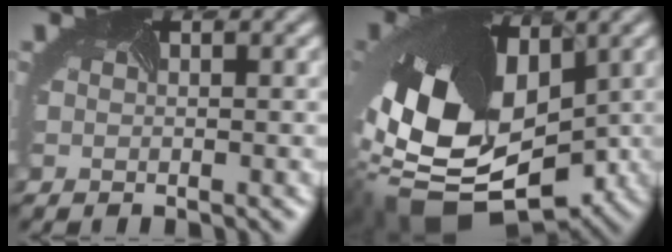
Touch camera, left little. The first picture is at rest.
{"total": 15.0, "force": [-1.9, 10.0, 11.0], "torque": [-0.249, -0.036, -0.017]}